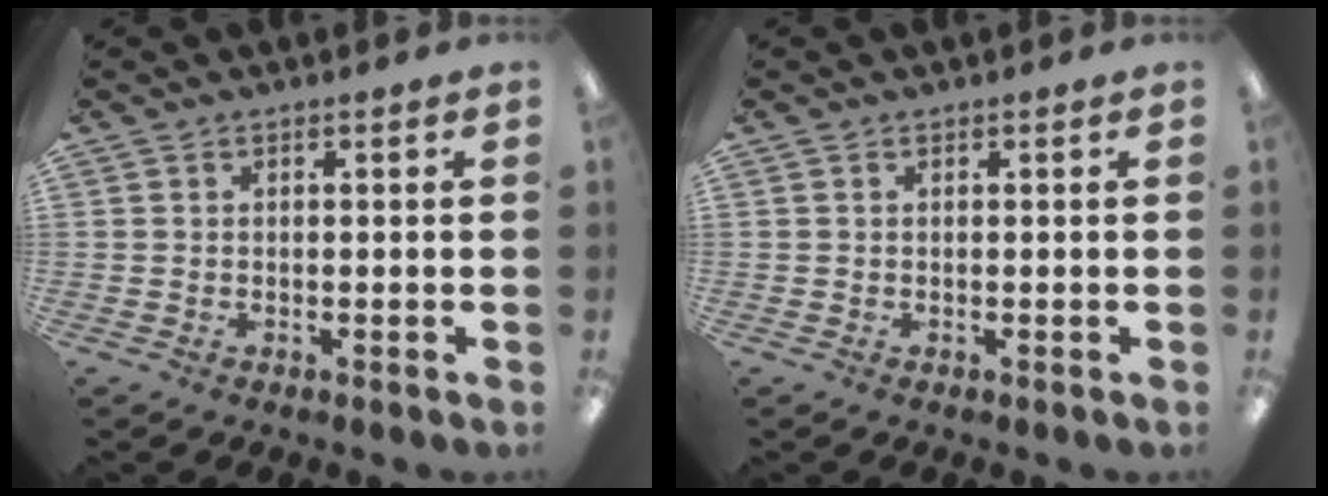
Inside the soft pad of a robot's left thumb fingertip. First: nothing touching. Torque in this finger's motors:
{"motor_torque": [0.00, 0.00, -0.11, 0.10, 0.00]}